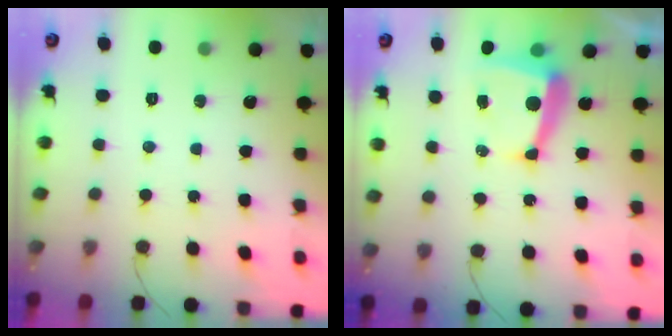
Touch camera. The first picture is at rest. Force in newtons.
{"total": 8.9, "press": 8.9, "slide": 0.7}